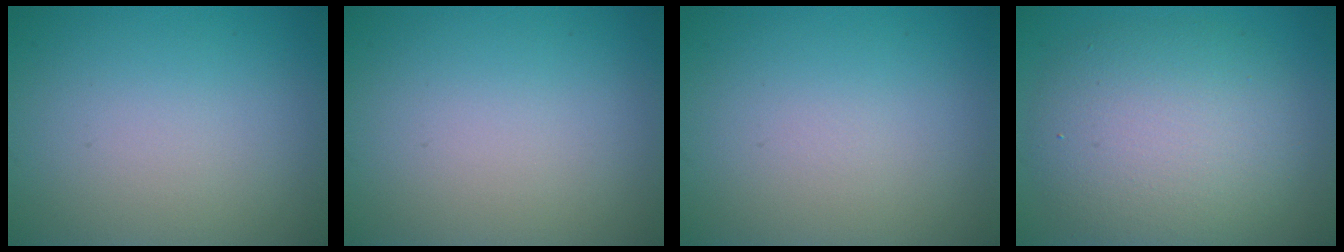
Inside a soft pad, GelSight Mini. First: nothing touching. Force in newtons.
{"total": 0.0}
{"total": 0.0}
{"total": 7.6, "press": 7.5, "slide": 0.5}